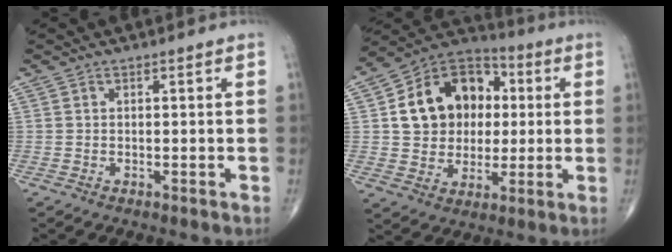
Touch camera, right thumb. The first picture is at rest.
{"total": 17.2, "force": [2.5, 13.6, 10.1], "torque": [-0.123, 0.017, 0.041]}